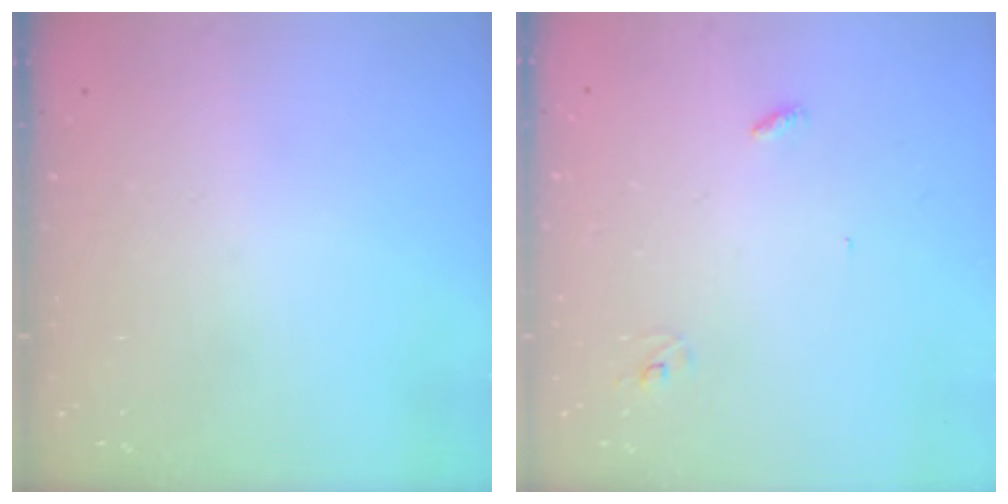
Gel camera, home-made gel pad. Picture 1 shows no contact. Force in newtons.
{"total": 2.8, "press": 2.8, "slide": 0.3}